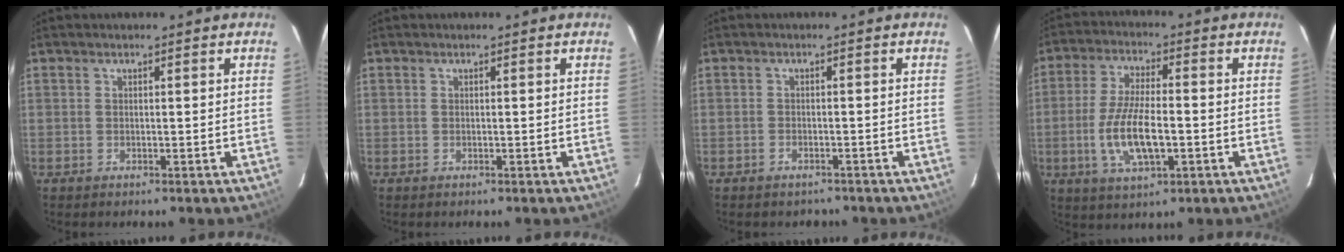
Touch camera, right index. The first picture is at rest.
{"total": 0.0}
{"total": 3.0, "force": [-2.4, 1.7, 0.5], "torque": [-0.013, 0.001, -0.032]}
{"total": 11.0, "force": [-2.6, 3.8, 10.0], "torque": [-0.203, -0.008, -0.047]}